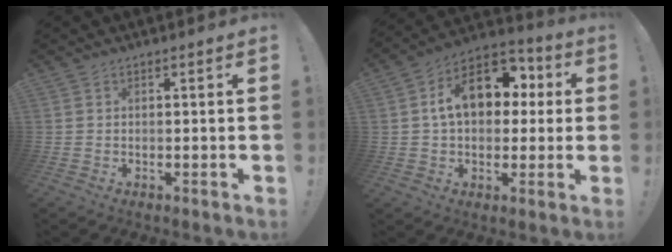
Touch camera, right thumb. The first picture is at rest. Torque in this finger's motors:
{"motor_torque": [1.83, 2.70, 1.68, -0.04, 0.08]}